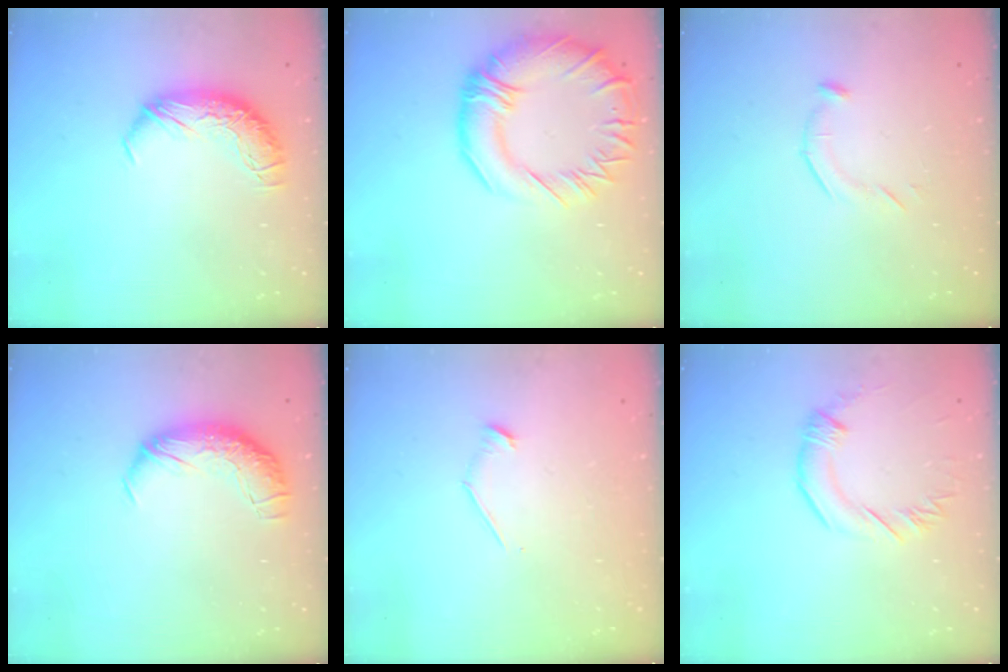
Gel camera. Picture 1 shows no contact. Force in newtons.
{"total": 10.9, "press": 10.6, "slide": 2.7}
{"total": 5.6, "press": 5.5, "slide": 1.1}
{"total": 2.3, "press": 0.9, "slide": 2.2}
{"total": 7.9, "press": 7.8, "slide": 0.6}
{"total": 1.5, "press": 1.4, "slide": 0.5}